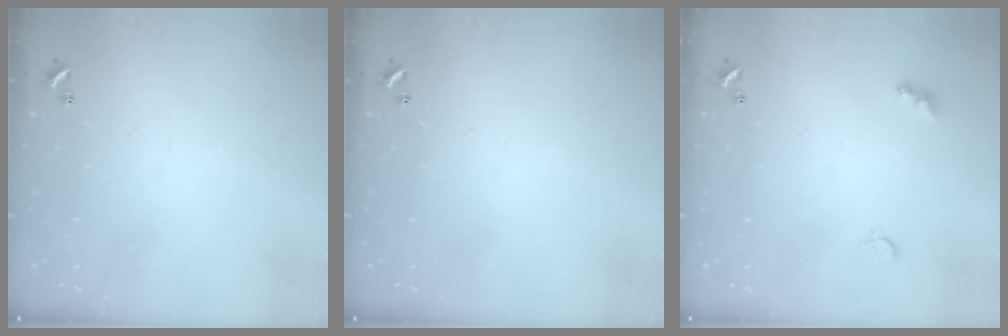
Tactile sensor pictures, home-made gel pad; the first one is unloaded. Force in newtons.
{"total": 0.0}
{"total": 2.9, "press": 2.8, "slide": 0.7}